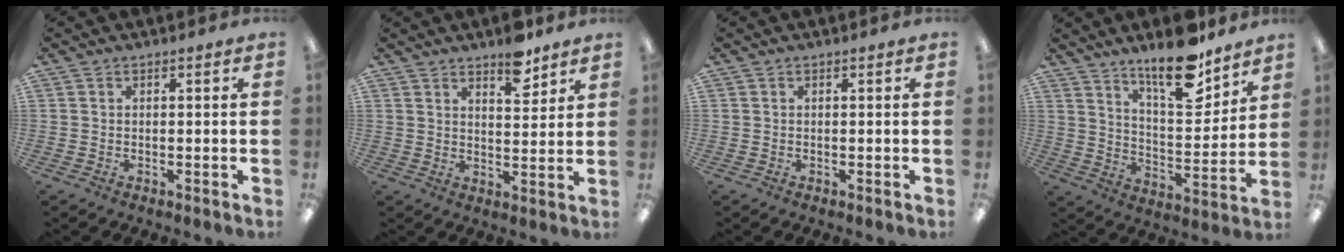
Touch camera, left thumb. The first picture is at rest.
{"total": 6.9, "force": [5.5, 2.6, 3.3], "torque": [-0.029, -0.038, 0.092]}
{"total": 0.0}
{"total": 16.5, "force": [12.8, 5.3, 8.9], "torque": [-0.130, -0.084, 0.215]}